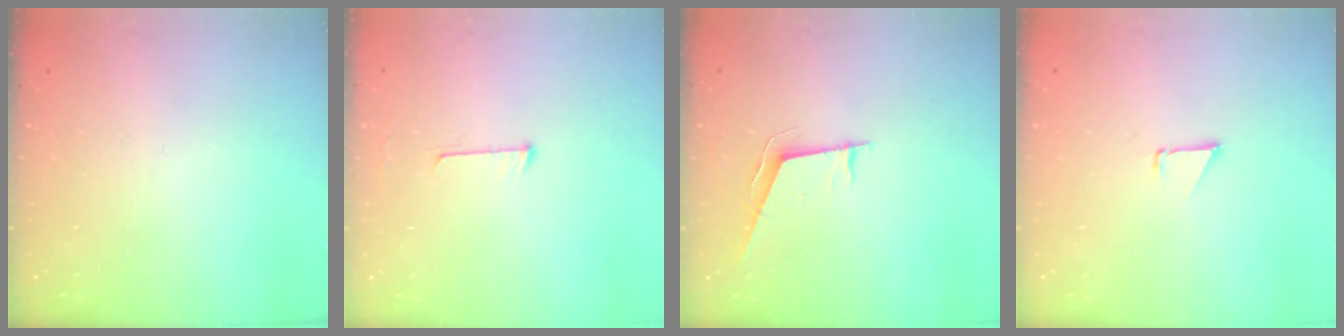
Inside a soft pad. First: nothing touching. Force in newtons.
{"total": 5.9, "press": 5.9, "slide": 0.4}
{"total": 6.6, "press": 6.2, "slide": 2.4}
{"total": 0.7, "press": 0.7, "slide": 0.1}